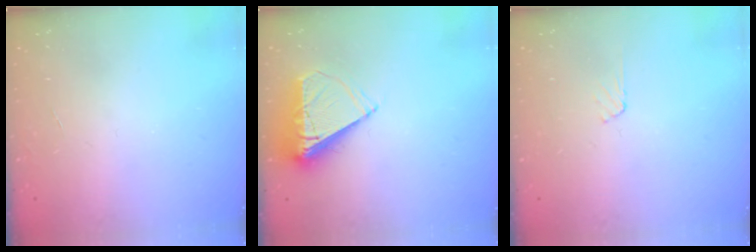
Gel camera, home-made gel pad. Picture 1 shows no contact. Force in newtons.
{"total": 8.9, "press": 8.9, "slide": 0.3}
{"total": 3.8, "press": 3.7, "slide": 0.5}